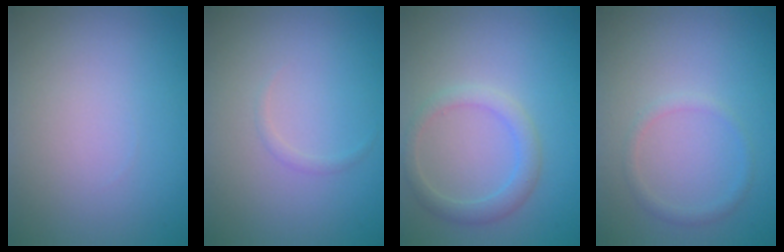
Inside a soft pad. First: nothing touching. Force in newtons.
{"total": 0.5, "press": 0.5, "slide": 0.0}
{"total": 2.4, "press": 2.4, "slide": 0.2}
{"total": 1.1, "press": 1.1, "slide": 0.0}